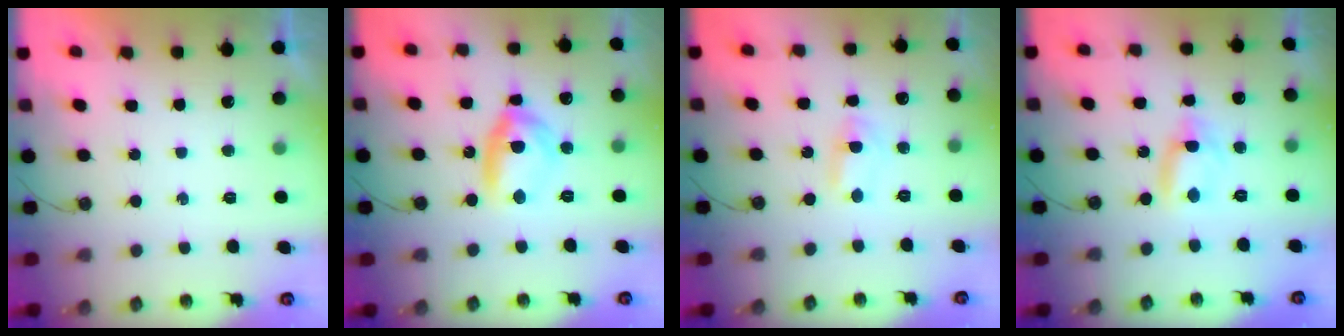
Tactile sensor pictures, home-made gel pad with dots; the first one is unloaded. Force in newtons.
{"total": 12.2, "press": 12.1, "slide": 1.1}
{"total": 1.1, "press": 0.9, "slide": 0.6}
{"total": 4.1, "press": 4.1, "slide": 0.2}